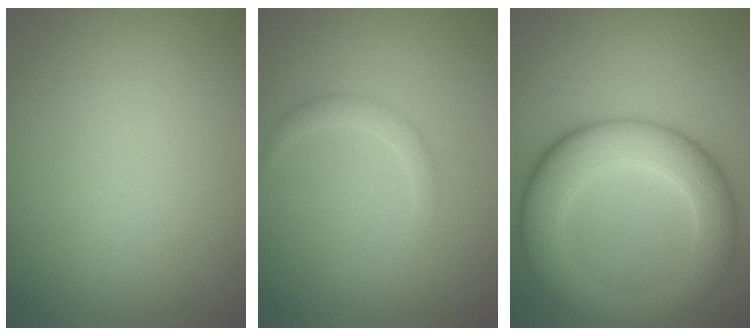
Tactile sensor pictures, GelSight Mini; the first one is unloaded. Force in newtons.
{"total": 1.3, "press": 1.2, "slide": 0.1}
{"total": 8.1, "press": 8.1, "slide": 0.1}